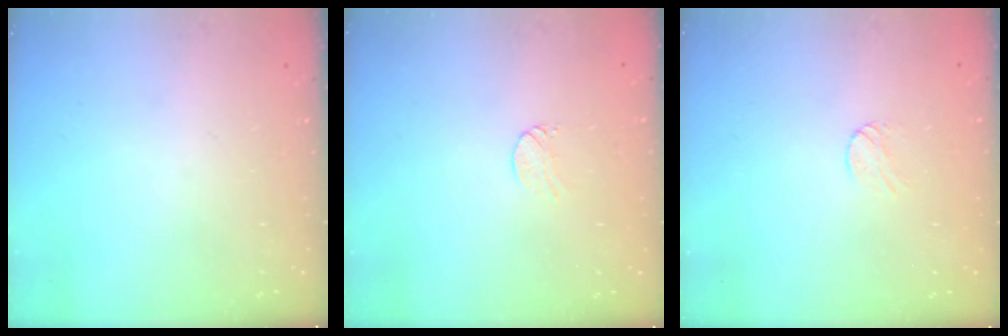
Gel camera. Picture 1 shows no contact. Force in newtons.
{"total": 5.4, "press": 5.3, "slide": 0.5}
{"total": 3.6, "press": 3.6, "slide": 0.2}